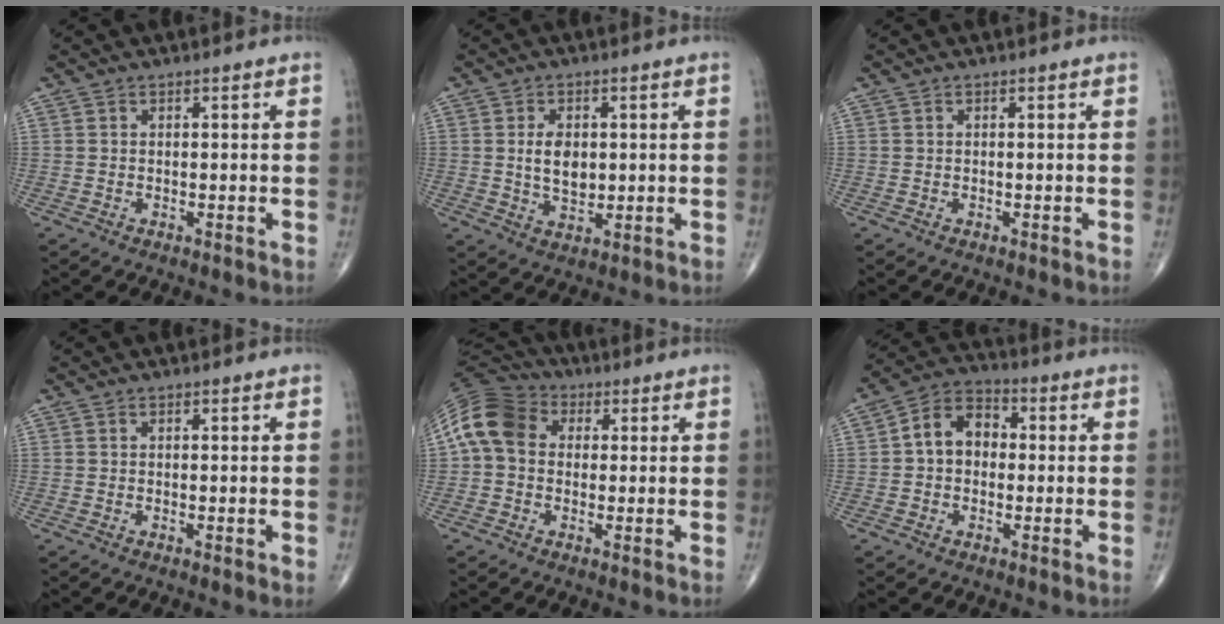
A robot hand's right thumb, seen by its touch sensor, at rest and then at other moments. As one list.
[{"total": 6.1, "force": [0.7, 3.9, 4.6], "torque": [-0.067, -0.008, 0.017]}, {"total": 0.0}, {"total": 0.9, "force": [0.1, 0.1, 0.8], "torque": [-0.019, -0.005, 0.000]}, {"total": 11.4, "force": [1.6, 8.8, 7.0], "torque": [-0.125, 0.030, 0.016]}, {"total": 8.9, "force": [0.4, 6.7, 5.8], "torque": [-0.076, 0.030, -0.006]}]